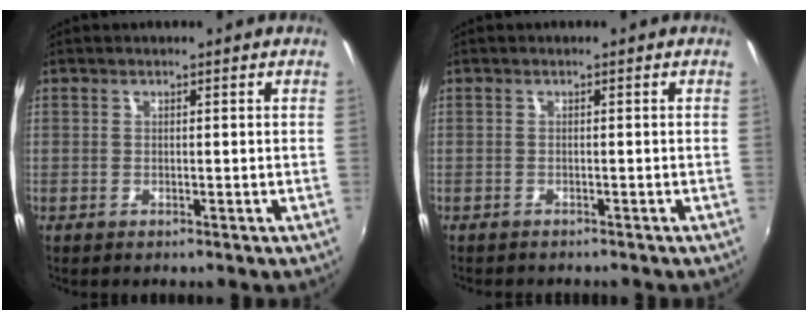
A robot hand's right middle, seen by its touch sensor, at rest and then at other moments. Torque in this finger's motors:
{"motor_torque": [0.01, -0.01, 0.00, 0.00]}